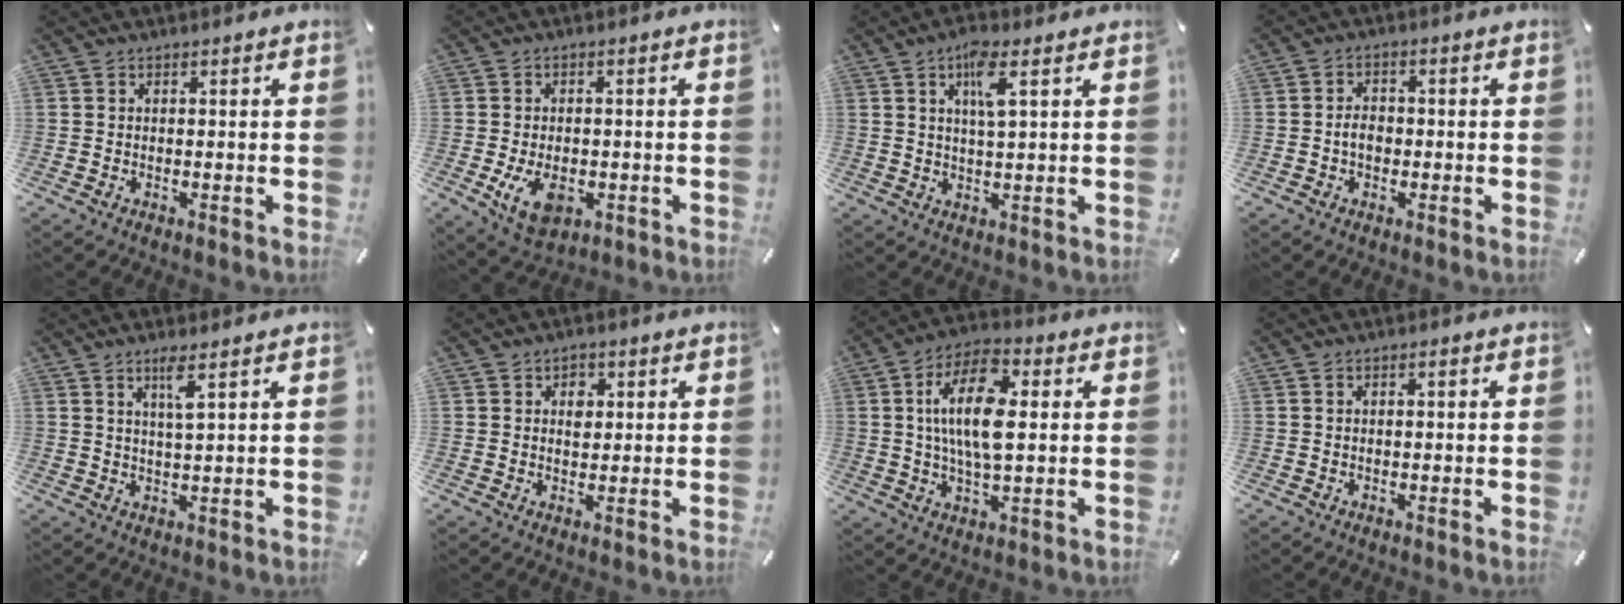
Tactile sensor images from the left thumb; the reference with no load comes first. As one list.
[{"total": 8.0, "force": [-2.1, 5.3, 5.6], "torque": [-0.104, 0.000, -0.038]}, {"total": 6.6, "force": [2.9, 1.5, 5.8], "torque": [-0.113, 0.002, 0.046]}, {"total": 3.7, "force": [-0.8, 2.7, 2.4], "torque": [-0.043, 0.008, -0.015]}, {"total": 3.8, "force": [2.0, -0.1, 3.2], "torque": [-0.068, -0.002, 0.032]}, {"total": 3.4, "force": [0.8, 2.7, 1.8], "torque": [-0.008, -0.005, 0.005]}, {"total": 14.1, "force": [2.4, 6.4, 12.3], "torque": [-0.250, 0.002, 0.039]}, {"total": 0.8, "force": [-0.2, 0.5, 0.6], "torque": [-0.010, 0.003, -0.005]}]